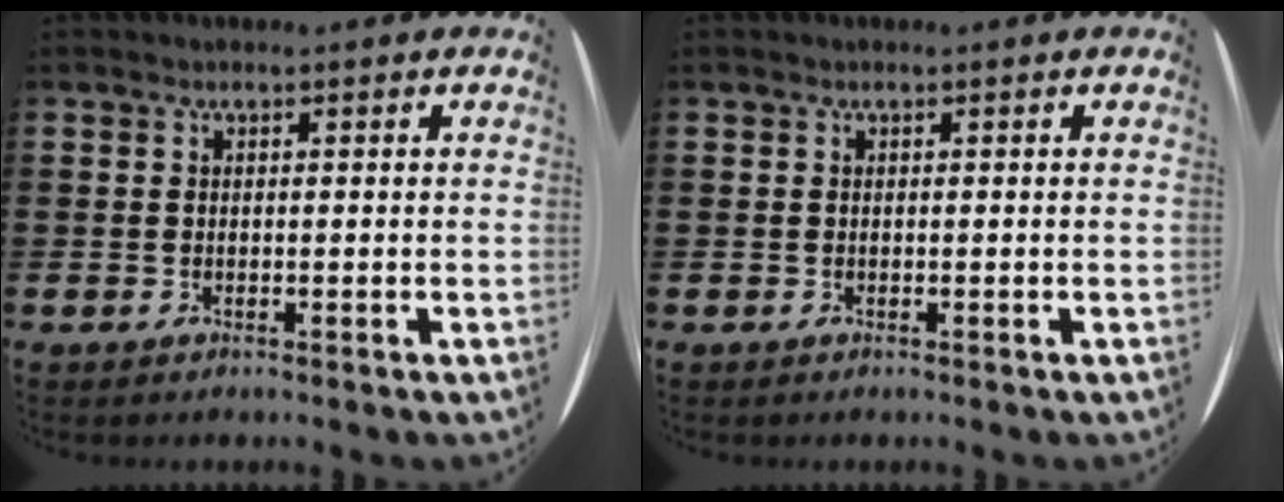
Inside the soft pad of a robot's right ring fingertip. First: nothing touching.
{"total": 0.0}